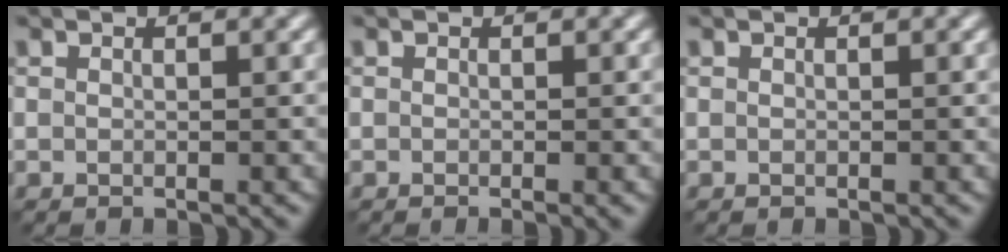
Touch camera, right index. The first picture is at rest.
{"total": 0.8, "force": [-0.3, 0.2, 0.8], "torque": [-0.007, -0.007, -0.005]}
{"total": 0.0}